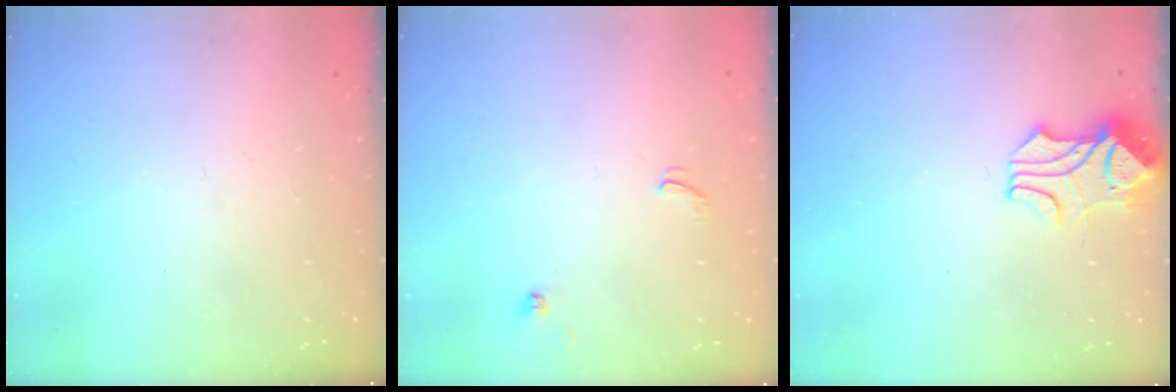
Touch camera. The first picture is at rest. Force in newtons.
{"total": 0.0}
{"total": 2.2, "press": 1.9, "slide": 1.1}